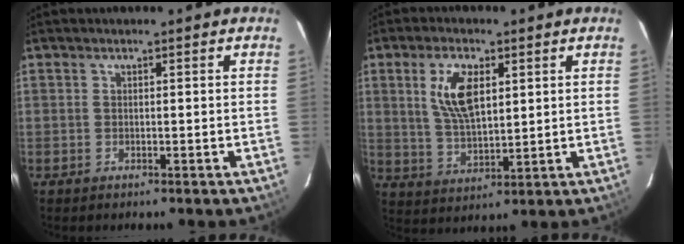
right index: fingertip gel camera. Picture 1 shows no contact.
{"total": 9.3, "force": [3.1, 4.4, 7.6], "torque": [-0.147, 0.006, 0.066]}